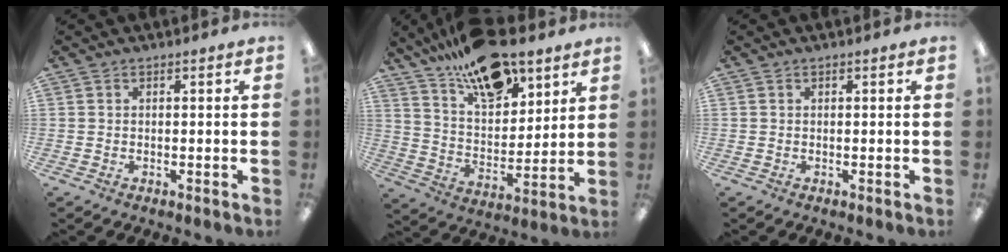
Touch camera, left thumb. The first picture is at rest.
{"total": 19.2, "force": [14.1, 8.5, 9.9], "torque": [-0.166, -0.077, 0.246]}
{"total": 0.0}